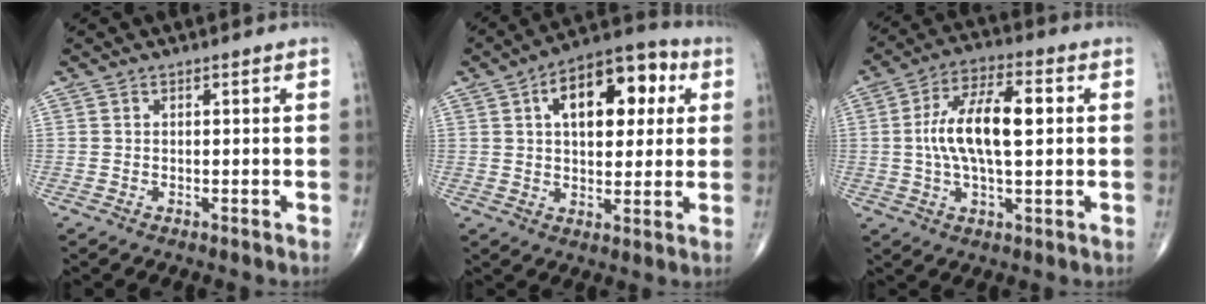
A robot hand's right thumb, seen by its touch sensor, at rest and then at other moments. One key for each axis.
{"total": 15.9, "fx": 4.7, "fy": 8.6, "fz": 12.5, "tx": -0.147, "ty": 0.017, "tz": 0.064}
{"total": 13.2, "fx": 1.1, "fy": 5.4, "fz": 12.1, "tx": -0.222, "ty": 0.016, "tz": 0.014}